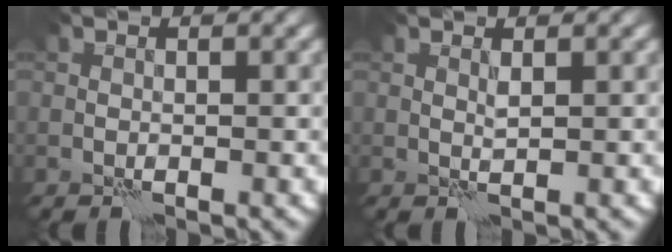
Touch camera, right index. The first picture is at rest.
{"total": 0.6, "force": [0.6, -0.1, 0.3], "torque": [-0.007, -0.002, 0.011]}